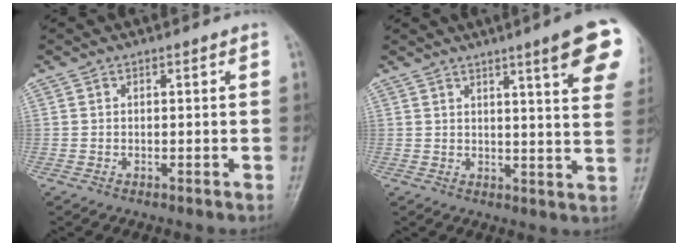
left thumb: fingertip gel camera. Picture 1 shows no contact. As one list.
[{"total": 14.2, "force": [7.7, 1.7, 11.8], "torque": [-0.127, -0.030, 0.088]}]